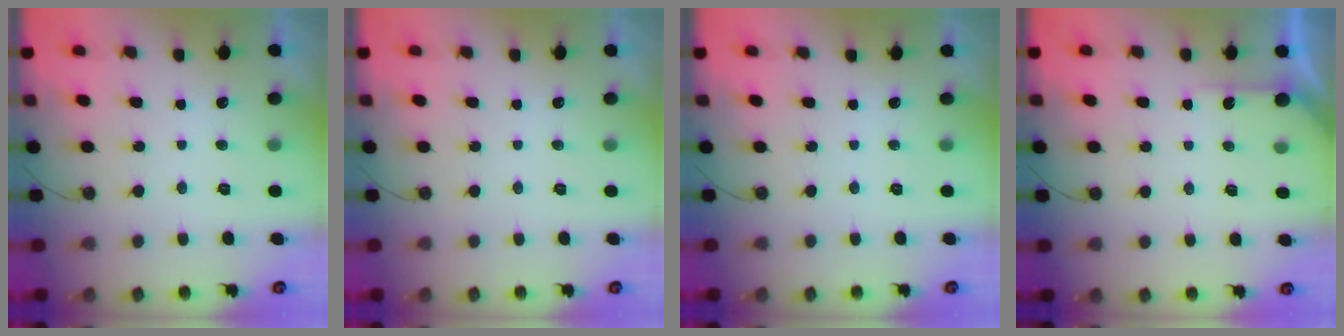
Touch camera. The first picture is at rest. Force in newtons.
{"total": 0.0}
{"total": 0.0}
{"total": 4.5, "press": 4.4, "slide": 0.4}